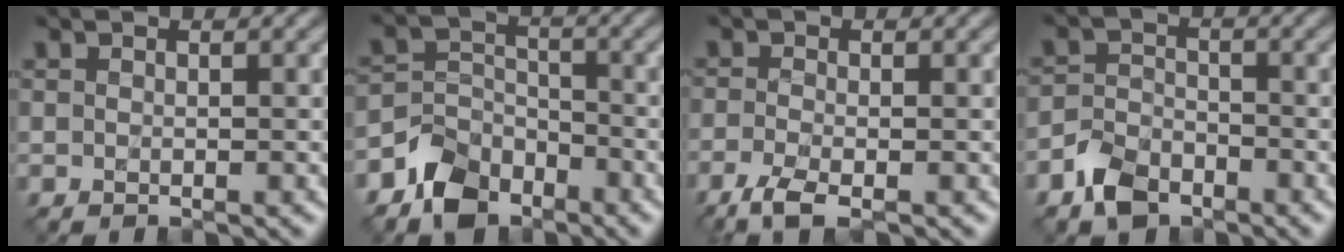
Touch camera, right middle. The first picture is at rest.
{"total": 5.4, "force": [-3.9, 3.4, 1.6], "torque": [-0.030, -0.002, -0.081]}
{"total": 3.2, "force": [-2.1, 0.9, 2.3], "torque": [-0.055, -0.011, -0.050]}
{"total": 3.8, "force": [-2.7, 2.3, 1.4], "torque": [-0.026, 0.001, -0.060]}